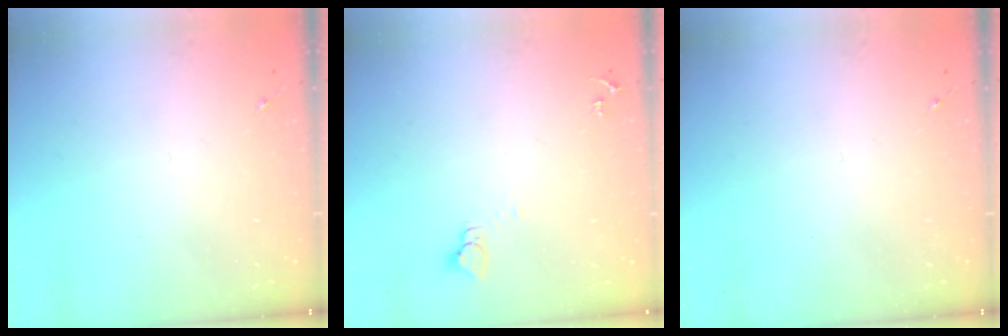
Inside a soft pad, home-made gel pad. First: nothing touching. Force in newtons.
{"total": 2.7, "press": 2.7, "slide": 0.2}
{"total": 0.0}